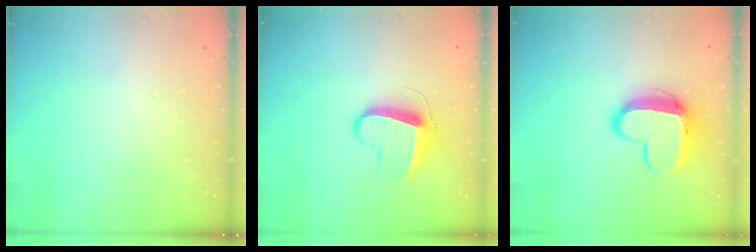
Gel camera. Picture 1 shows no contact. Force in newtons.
{"total": 9.8, "press": 9.8, "slide": 0.3}
{"total": 12.1, "press": 12.0, "slide": 1.2}